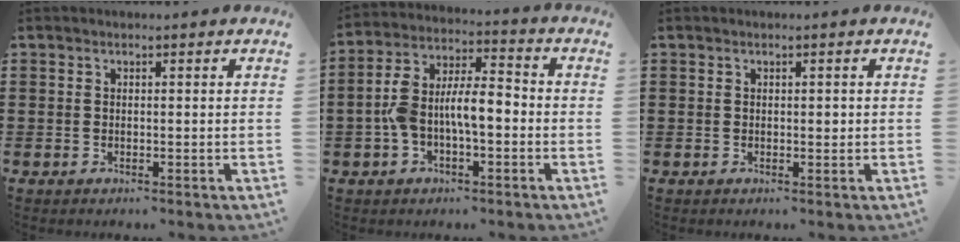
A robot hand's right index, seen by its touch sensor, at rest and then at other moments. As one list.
[{"total": 8.4, "force": [-1.8, 4.0, 7.1], "torque": [-0.151, 0.008, -0.038]}, {"total": 1.0, "force": [0.2, 0.6, 0.8], "torque": [-0.007, 0.001, 0.000]}]